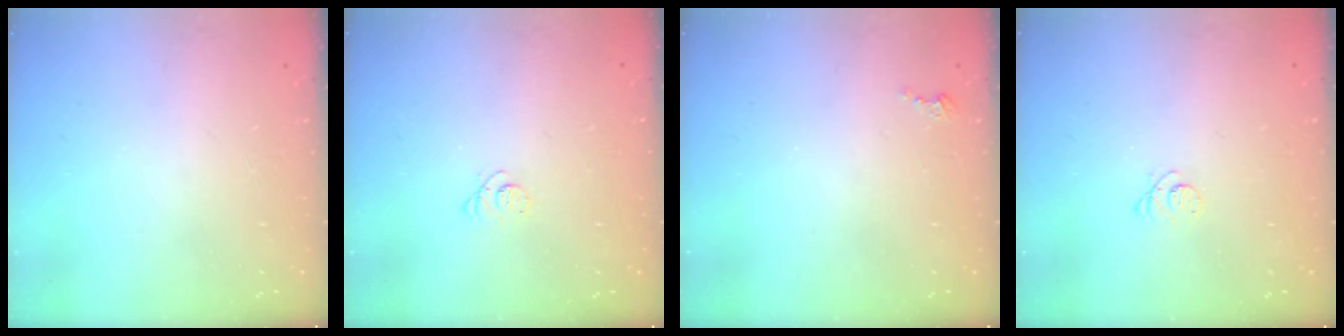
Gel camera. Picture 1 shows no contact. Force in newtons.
{"total": 2.5, "press": 2.5, "slide": 0.3}
{"total": 2.3, "press": 2.3, "slide": 0.3}
{"total": 2.3, "press": 2.3, "slide": 0.3}